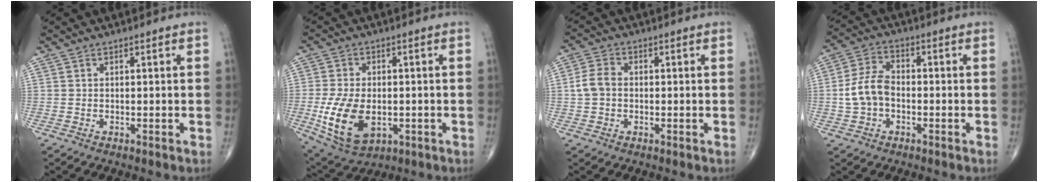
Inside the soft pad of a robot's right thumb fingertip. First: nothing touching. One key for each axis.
{"total": 13.1, "fx": -2.7, "fy": 7.9, "fz": 10.1, "tx": -0.189, "ty": -0.006, "tz": -0.032}
{"total": 4.4, "fx": -0.2, "fy": 3.3, "fz": 2.8, "tx": -0.059, "ty": 0.014, "tz": -0.009}
{"total": 7.7, "fx": -1.2, "fy": 5.2, "fz": 5.5, "tx": -0.108, "ty": 0.026, "tz": -0.030}